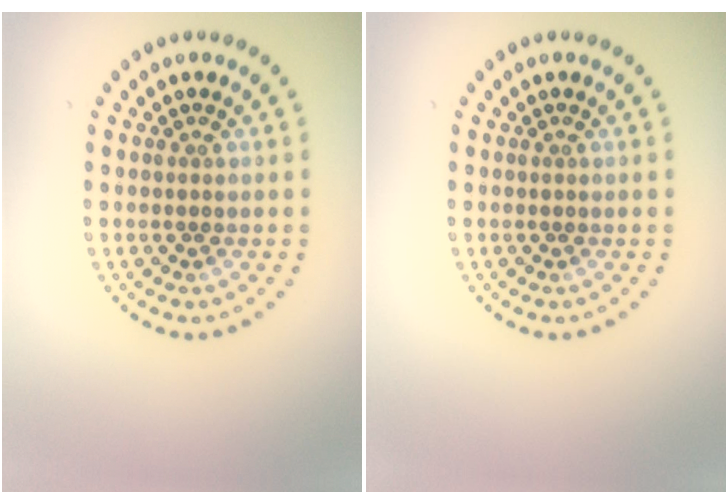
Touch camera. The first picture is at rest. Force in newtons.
{"total": 0.0}